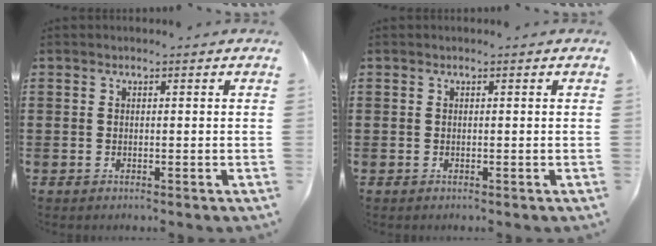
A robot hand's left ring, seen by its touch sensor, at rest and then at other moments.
{"total": 0.0}